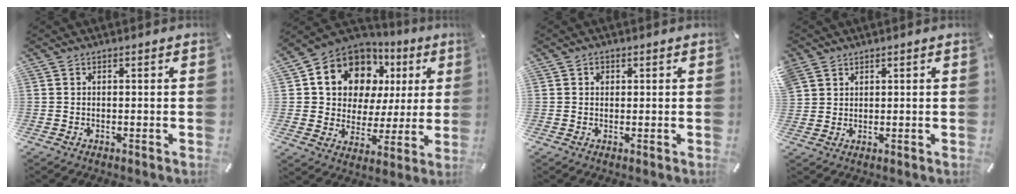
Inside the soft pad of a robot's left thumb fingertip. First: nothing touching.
{"total": 13.3, "force": [6.4, 10.7, 4.8], "torque": [-0.094, -0.036, 0.123]}
{"total": 1.1, "force": [0.2, 1.0, 0.4], "torque": [-0.001, 0.002, 0.002]}
{"total": 3.4, "force": [2.2, 2.6, 0.1], "torque": [-0.011, 0.000, 0.044]}